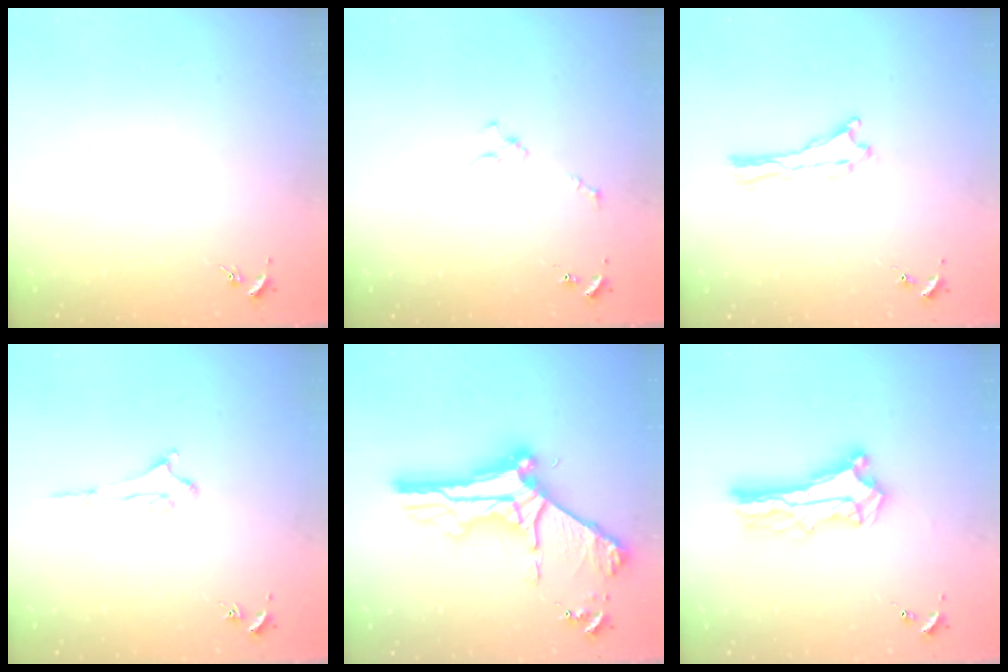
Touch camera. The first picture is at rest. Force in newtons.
{"total": 2.3, "press": 2.2, "slide": 0.3}
{"total": 0.0}
{"total": 1.5, "press": 1.5, "slide": 0.2}
{"total": 11.1, "press": 11.1, "slide": 1.3}
{"total": 8.8, "press": 8.8, "slide": 0.7}